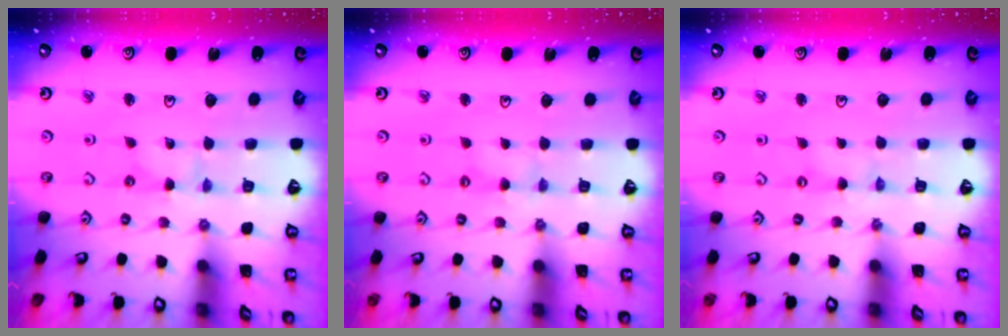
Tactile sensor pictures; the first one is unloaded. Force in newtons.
{"total": 1.0, "press": 1.0, "slide": 0.2}
{"total": 0.0}